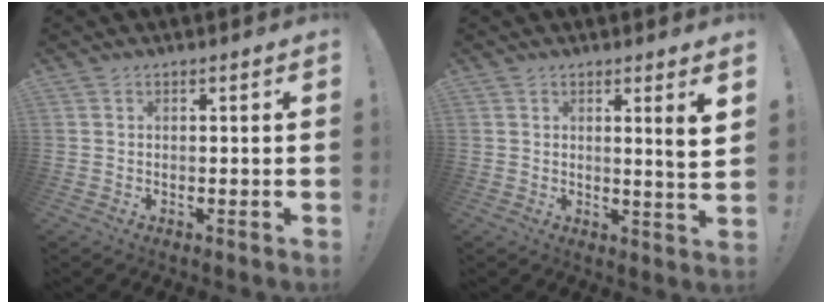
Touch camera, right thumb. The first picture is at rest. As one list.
[{"total": 5.3, "force": [2.2, -0.8, 4.8], "torque": [-0.060, -0.023, 0.028]}]